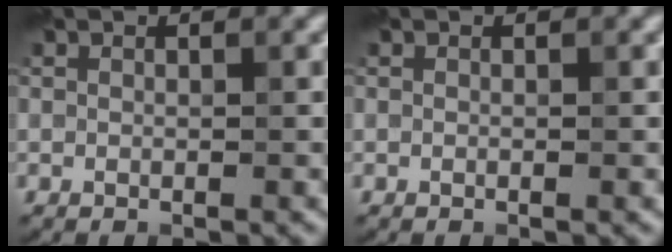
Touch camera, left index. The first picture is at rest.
{"total": 0.0}